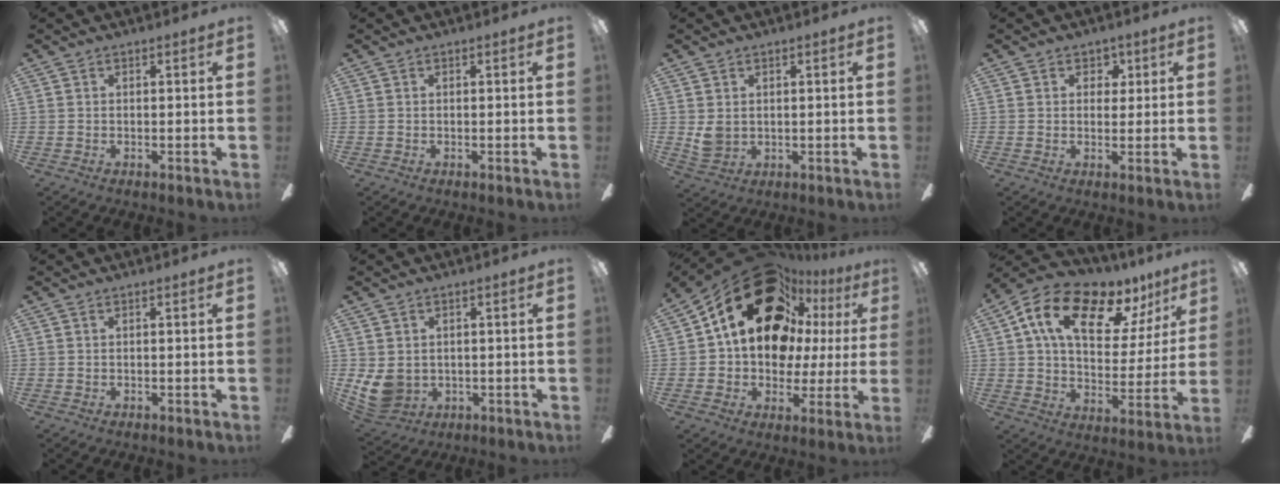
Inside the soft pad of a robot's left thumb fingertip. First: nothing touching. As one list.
[{"total": 0.0}, {"total": 3.9, "force": [1.4, 3.1, 2.0], "torque": [-0.032, 0.002, 0.028]}, {"total": 3.1, "force": [1.3, 2.6, 1.1], "torque": [-0.005, 0.001, 0.018]}, {"total": 0.0}, {"total": 7.1, "force": [0.2, 6.1, 3.7], "torque": [-0.080, -0.004, 0.006]}, {"total": 25.0, "force": [11.1, 16.7, 14.9], "torque": [-0.245, -0.060, 0.205]}, {"total": 17.2, "force": [10.4, 9.0, 10.4], "torque": [-0.176, -0.056, 0.179]}]